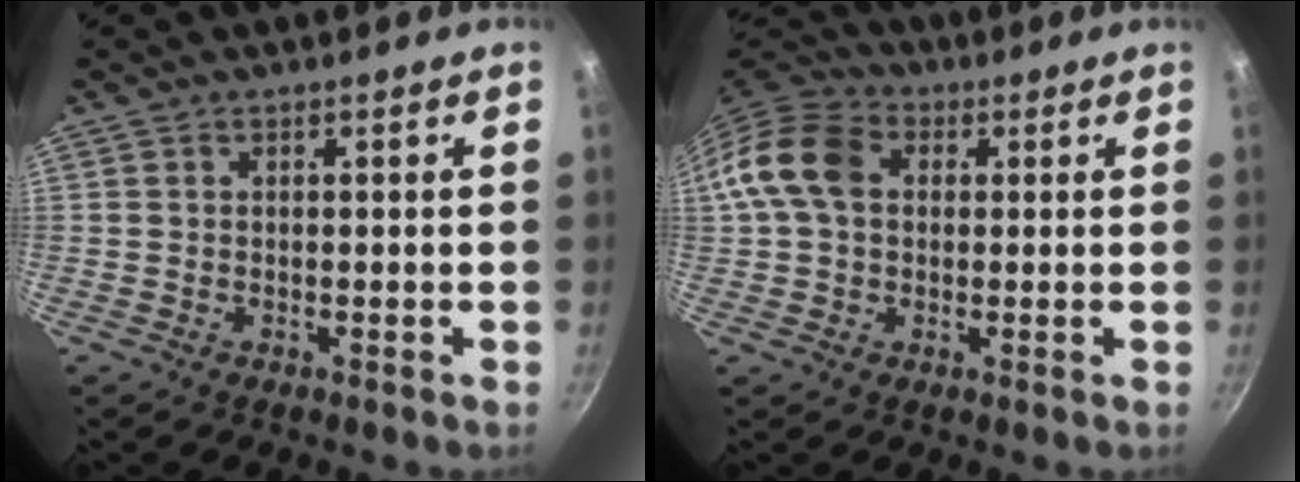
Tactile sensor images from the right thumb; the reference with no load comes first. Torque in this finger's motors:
{"motor_torque": [-0.58, 1.00, 0.23, -0.25, 0.14]}